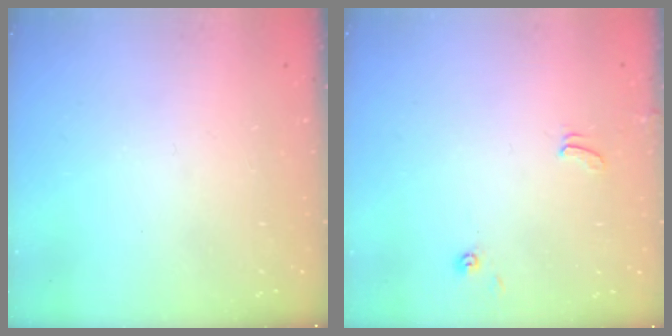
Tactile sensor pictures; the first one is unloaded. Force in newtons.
{"total": 0.9, "press": 0.8, "slide": 0.4}